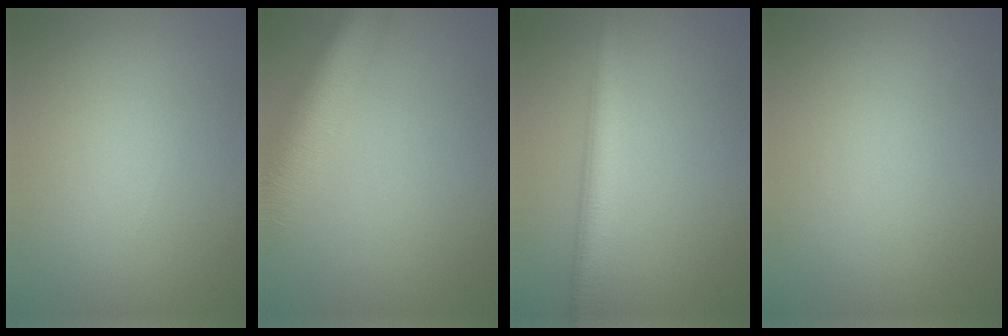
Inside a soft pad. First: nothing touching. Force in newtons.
{"total": 9.7, "press": 9.7, "slide": 0.7}
{"total": 4.1, "press": 4.1, "slide": 0.1}
{"total": 0.0}